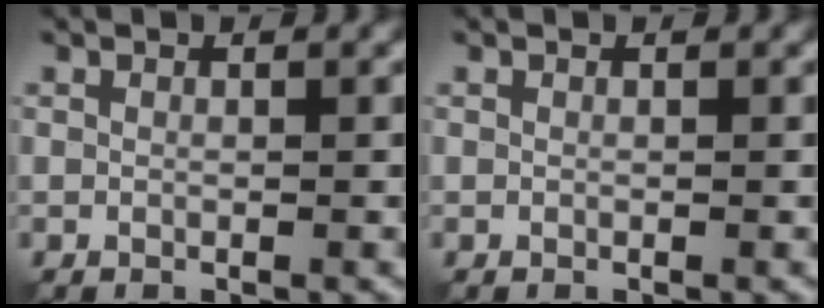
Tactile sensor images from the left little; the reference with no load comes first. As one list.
[{"total": 0.0}]